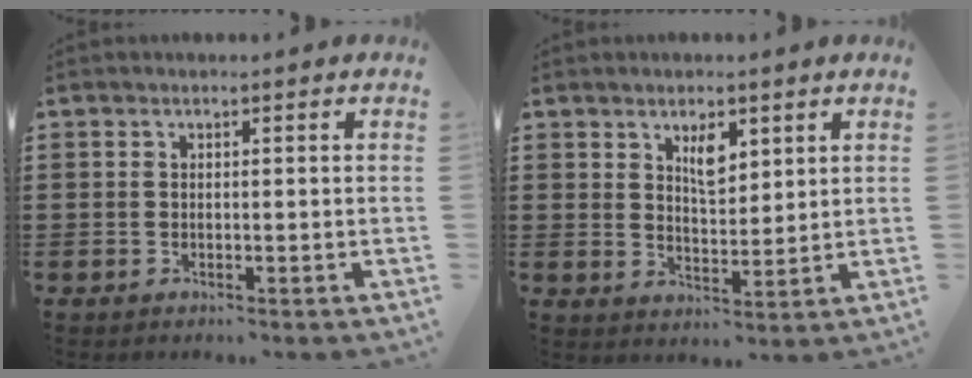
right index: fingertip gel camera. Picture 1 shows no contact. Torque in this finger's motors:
{"motor_torque": [0.12, -0.10, 0.10, 0.05]}